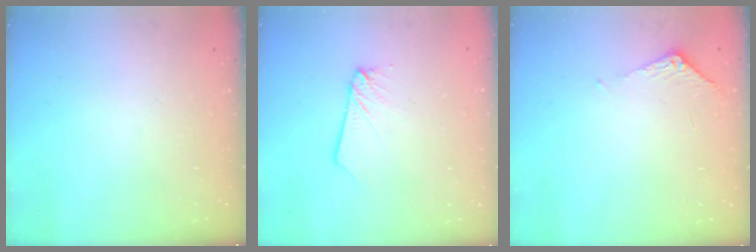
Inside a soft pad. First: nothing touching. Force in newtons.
{"total": 2.0, "press": 2.0, "slide": 0.2}
{"total": 6.4, "press": 6.4, "slide": 0.6}